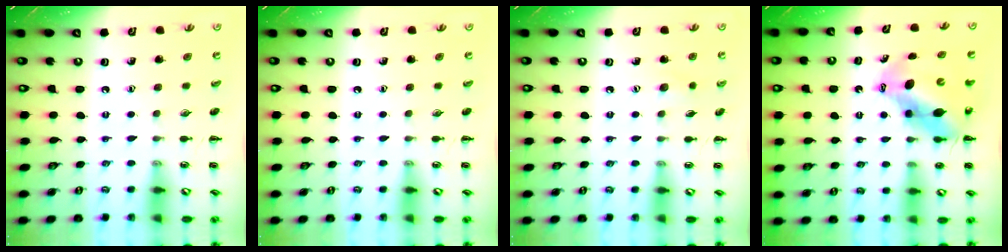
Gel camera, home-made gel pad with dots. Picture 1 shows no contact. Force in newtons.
{"total": 0.0}
{"total": 4.6, "press": 4.5, "slide": 1.2}
{"total": 12.2, "press": 11.8, "slide": 3.0}